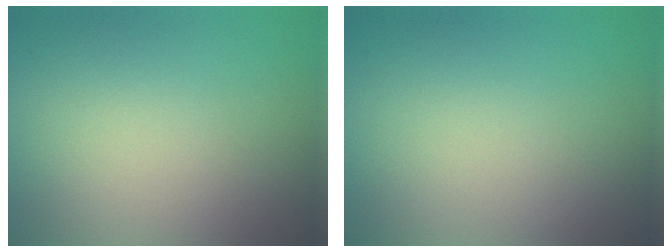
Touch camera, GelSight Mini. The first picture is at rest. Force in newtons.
{"total": 0.0}